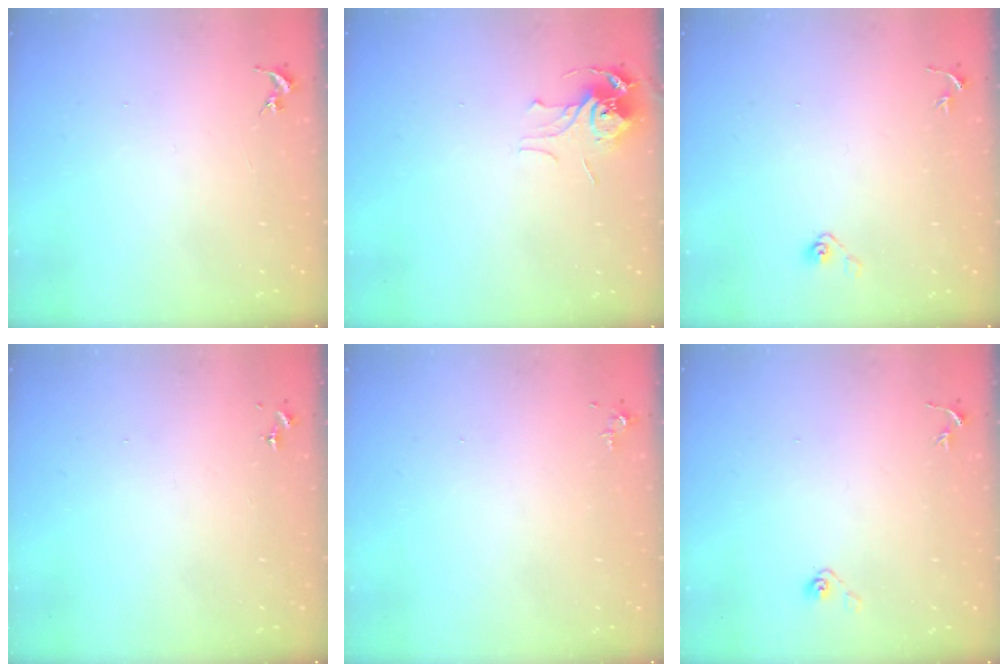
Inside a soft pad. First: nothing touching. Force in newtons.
{"total": 7.8, "press": 7.7, "slide": 0.7}
{"total": 4.0, "press": 3.4, "slide": 2.0}
{"total": 0.0}
{"total": 3.5, "press": 3.4, "slide": 0.5}
{"total": 4.0, "press": 3.3, "slide": 2.2}